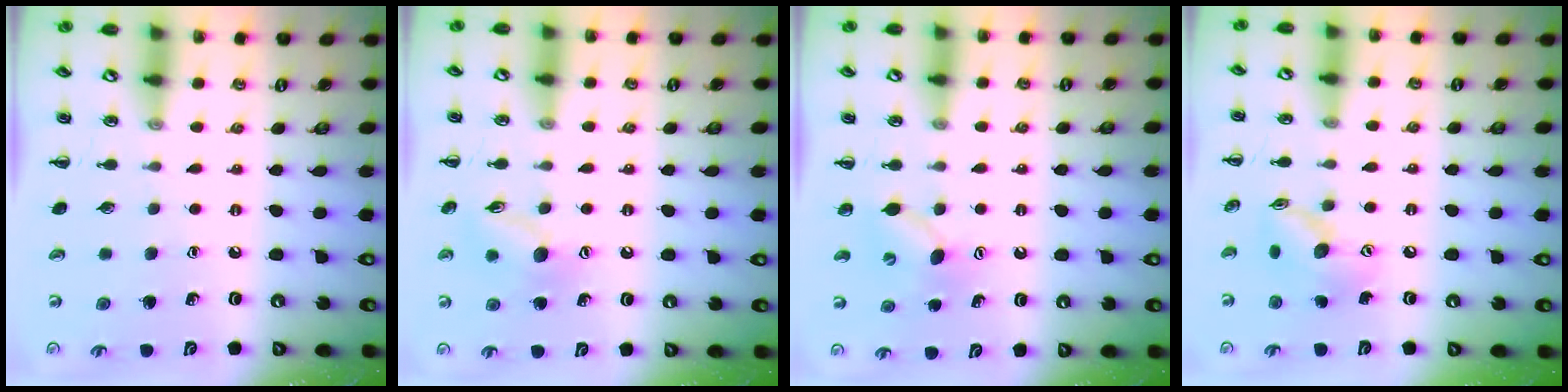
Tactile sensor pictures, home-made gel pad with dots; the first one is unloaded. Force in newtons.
{"total": 10.0, "press": 9.9, "slide": 1.3}
{"total": 6.1, "press": 5.9, "slide": 1.4}
{"total": 10.4, "press": 10.4, "slide": 1.0}